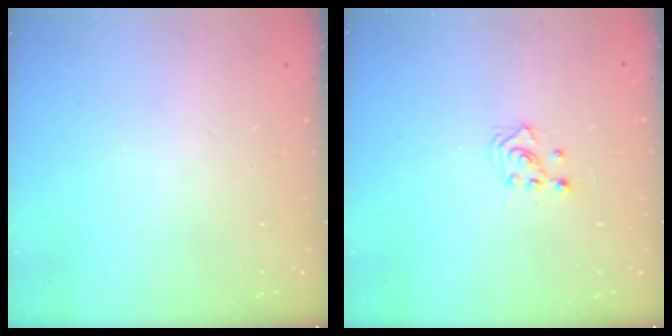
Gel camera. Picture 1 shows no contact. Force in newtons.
{"total": 2.5, "press": 2.3, "slide": 1.0}